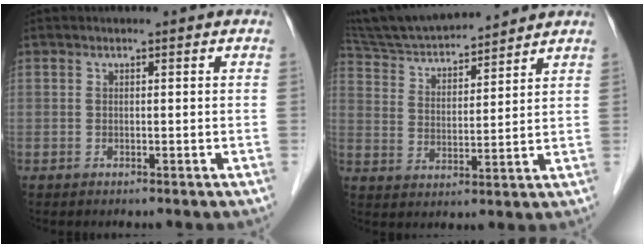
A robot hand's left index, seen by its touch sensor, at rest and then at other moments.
{"total": 14.2, "force": [13.3, 1.8, 4.9], "torque": [-0.091, 0.017, 0.233]}